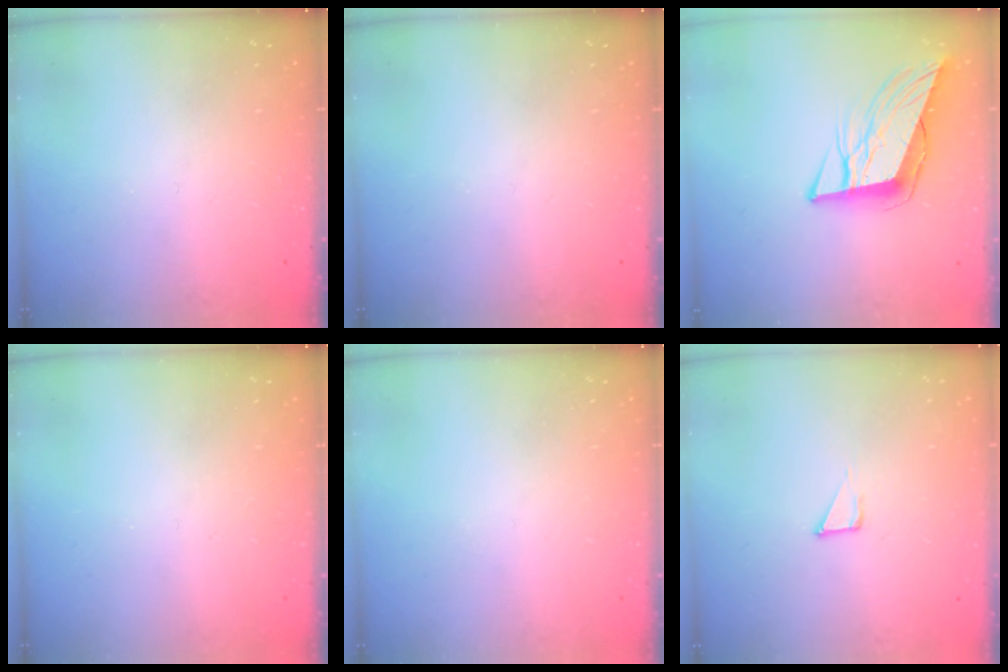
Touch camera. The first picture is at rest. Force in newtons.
{"total": 0.0}
{"total": 11.1, "press": 10.3, "slide": 4.0}
{"total": 0.0}
{"total": 0.0}
{"total": 2.3, "press": 2.3, "slide": 0.1}